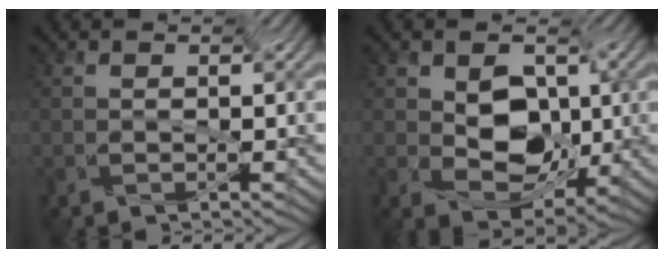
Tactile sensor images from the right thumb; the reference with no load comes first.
{"total": 7.3, "force": [-2.2, 4.8, 5.0], "torque": [-0.095, -0.010, -0.029]}